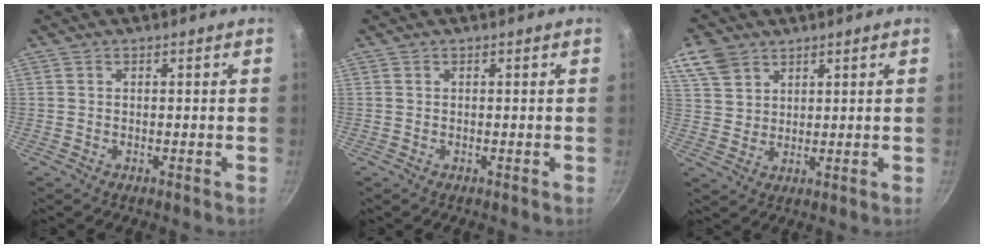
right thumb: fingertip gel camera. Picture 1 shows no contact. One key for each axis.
{"total": 0.0}
{"total": 7.2, "fx": 4.5, "fy": 5.0, "fz": 2.6, "tx": -0.036, "ty": -0.007, "tz": 0.093}